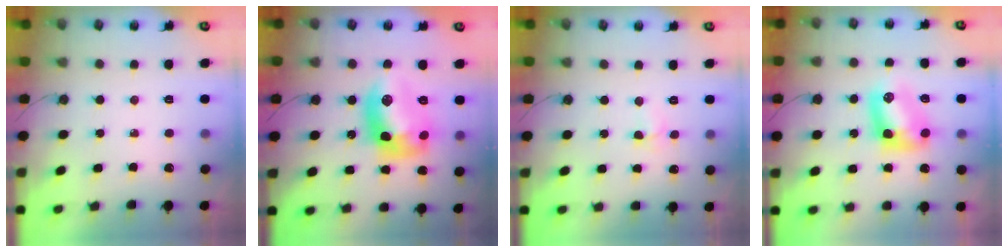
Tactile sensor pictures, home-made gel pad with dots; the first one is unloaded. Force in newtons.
{"total": 13.6, "press": 13.6, "slide": 0.9}
{"total": 4.9, "press": 3.4, "slide": 3.5}
{"total": 9.2, "press": 9.2, "slide": 0.7}